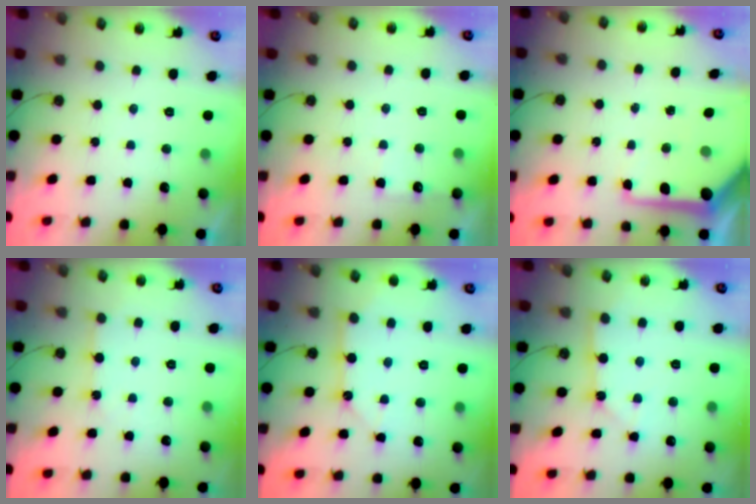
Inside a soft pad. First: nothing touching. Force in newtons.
{"total": 4.5, "press": 4.5, "slide": 0.6}
{"total": 9.7, "press": 9.6, "slide": 1.1}
{"total": 4.6, "press": 4.6, "slide": 0.6}
{"total": 8.1, "press": 8.1, "slide": 0.3}
{"total": 2.4, "press": 2.4, "slide": 0.3}